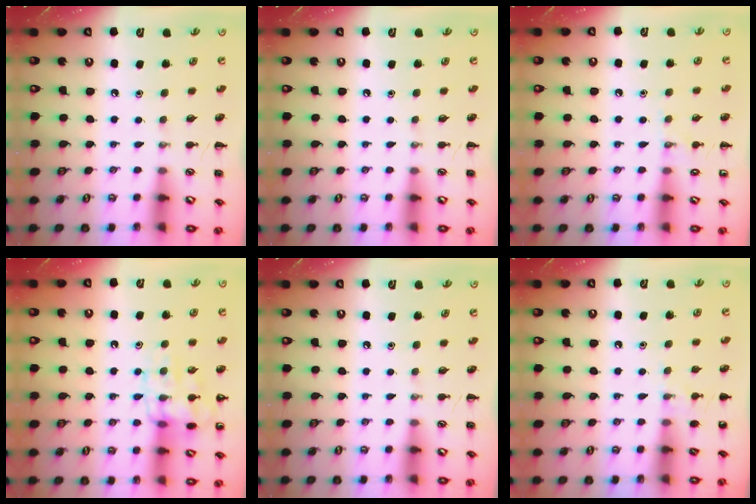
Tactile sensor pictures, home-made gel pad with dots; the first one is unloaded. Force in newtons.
{"total": 0.0}
{"total": 6.5, "press": 6.2, "slide": 1.9}
{"total": 13.5, "press": 13.4, "slide": 1.1}
{"total": 0.0}
{"total": 5.6, "press": 5.4, "slide": 1.6}